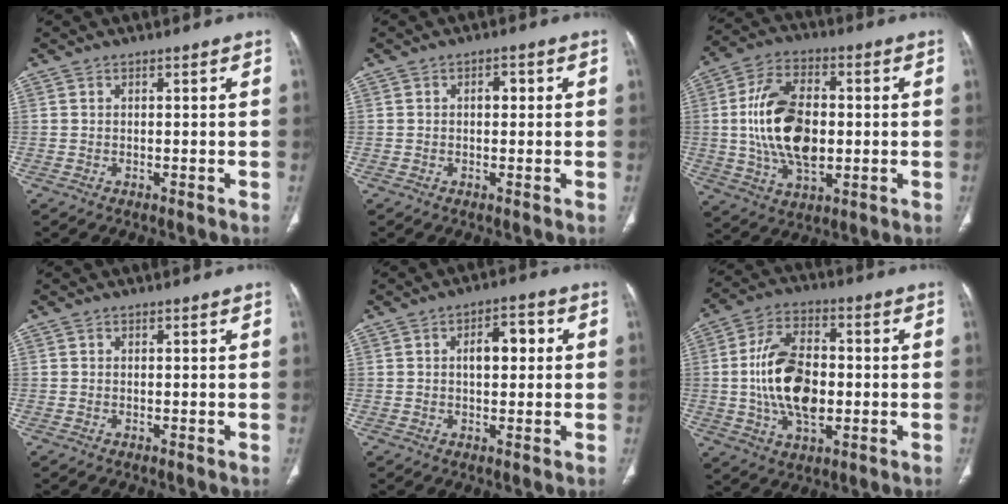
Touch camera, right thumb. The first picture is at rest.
{"total": 1.9, "force": [0.2, 1.2, 1.4], "torque": [-0.014, 0.007, 0.001]}
{"total": 17.0, "force": [0.0, 9.9, 13.8], "torque": [-0.246, 0.010, 0.004]}
{"total": 0.0}
{"total": 6.1, "force": [1.0, 3.3, 5.0], "torque": [-0.061, 0.015, 0.010]}
{"total": 15.5, "force": [-1.0, 9.0, 12.6], "torque": [-0.221, 0.013, -0.015]}